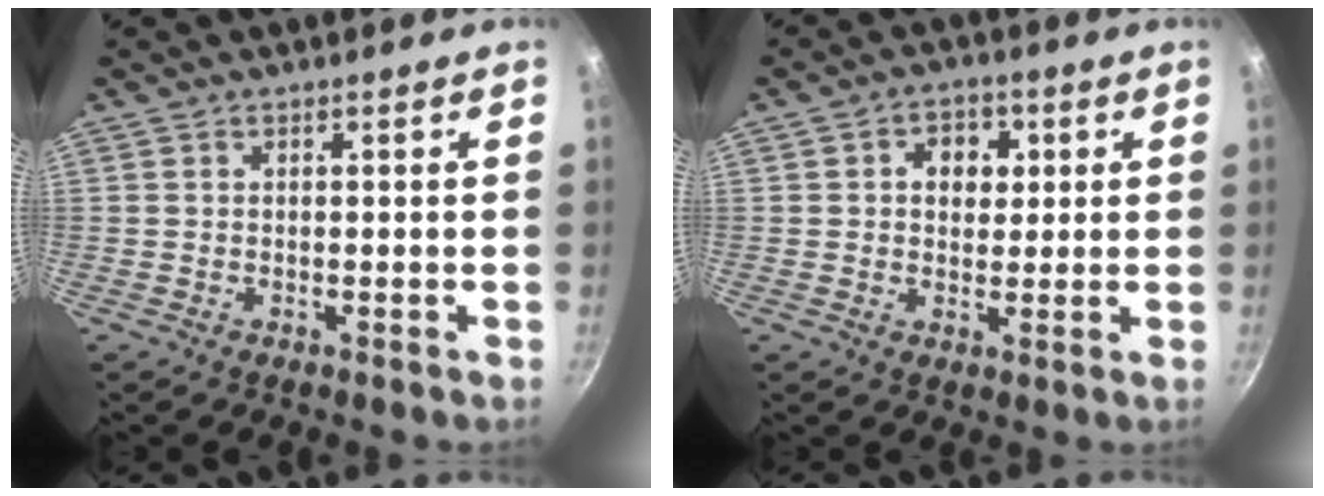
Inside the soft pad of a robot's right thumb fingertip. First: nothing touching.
{"total": 5.8, "force": [1.4, 4.7, 3.2], "torque": [-0.020, 0.001, 0.014]}